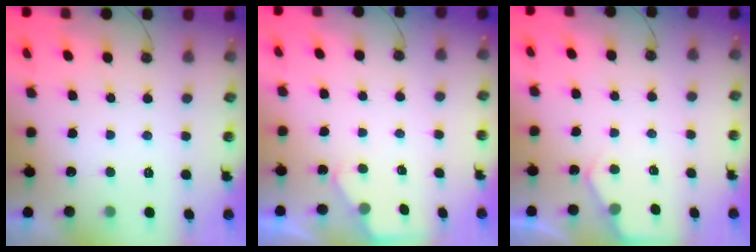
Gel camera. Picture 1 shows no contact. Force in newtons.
{"total": 1.8, "press": 1.7, "slide": 0.3}
{"total": 3.8, "press": 3.8, "slide": 0.6}